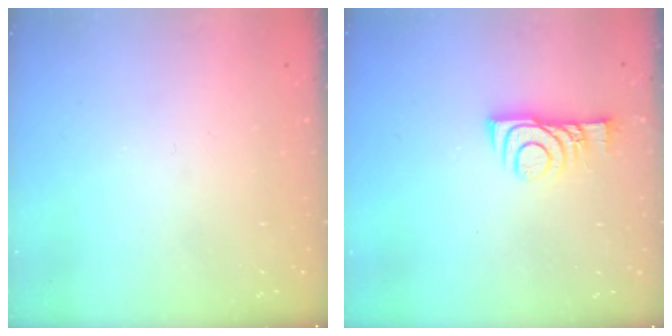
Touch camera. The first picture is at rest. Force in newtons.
{"total": 7.7, "press": 7.6, "slide": 0.9}